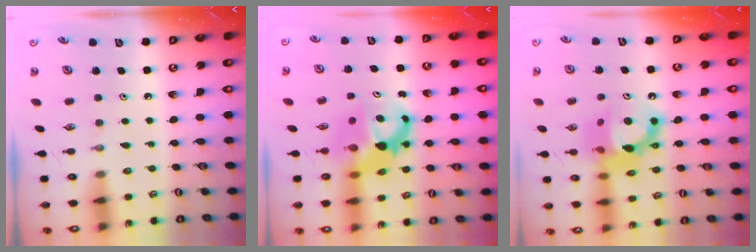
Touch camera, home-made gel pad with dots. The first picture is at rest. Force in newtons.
{"total": 7.7, "press": 7.7, "slide": 0.5}
{"total": 13.9, "press": 13.9, "slide": 1.2}